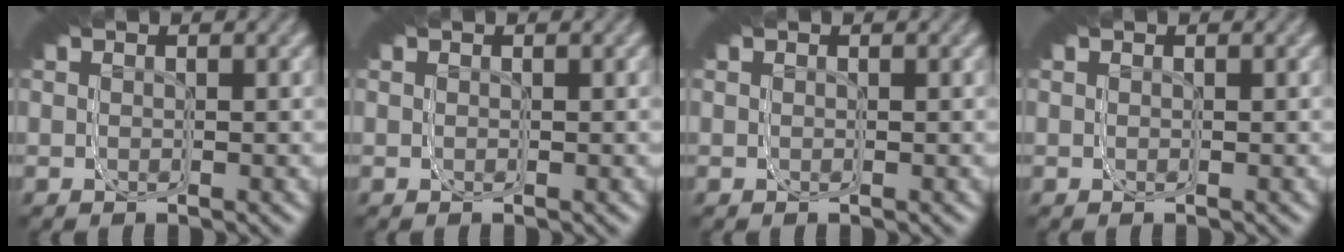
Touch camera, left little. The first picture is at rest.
{"total": 0.0}
{"total": 0.0}
{"total": 0.0}